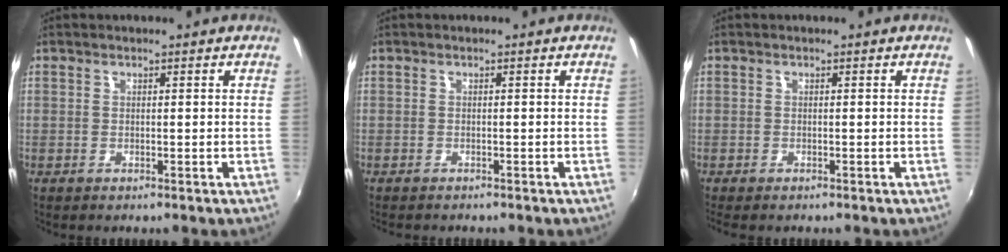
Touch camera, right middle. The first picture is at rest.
{"total": 1.4, "force": [-1.4, 0.1, 0.4], "torque": [-0.015, -0.008, -0.019]}
{"total": 1.5, "force": [-1.2, 0.2, 0.8], "torque": [-0.019, -0.010, -0.018]}